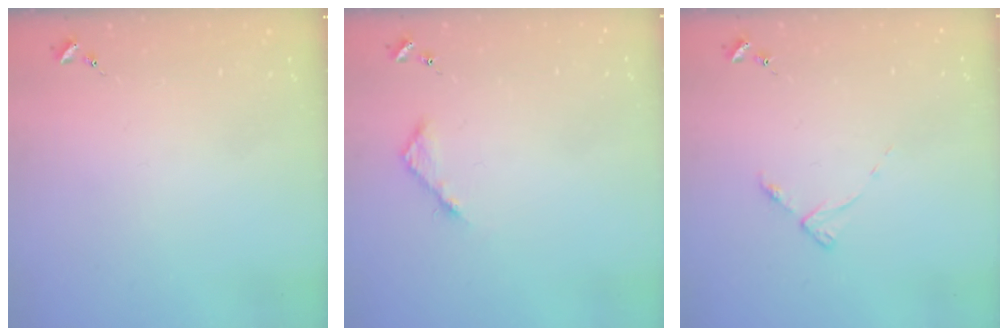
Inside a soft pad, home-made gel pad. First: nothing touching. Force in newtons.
{"total": 4.6, "press": 4.6, "slide": 0.5}
{"total": 4.4, "press": 4.3, "slide": 0.7}